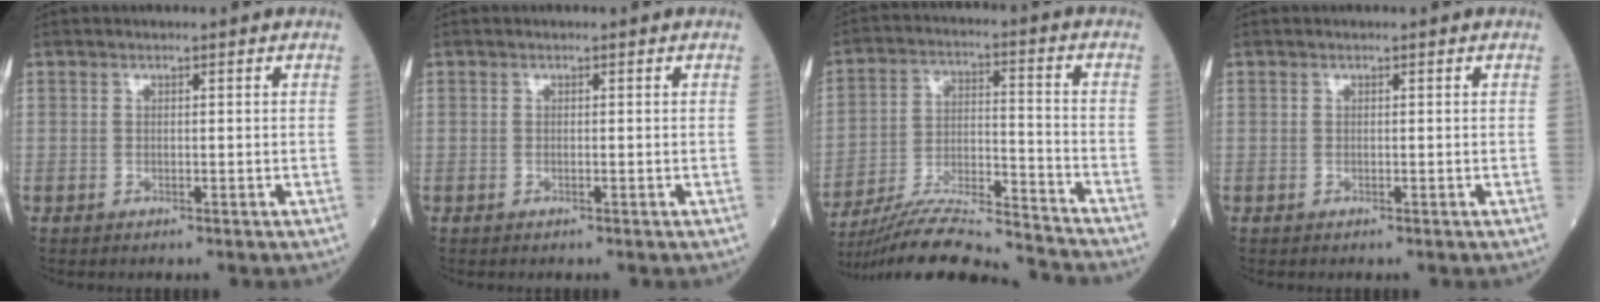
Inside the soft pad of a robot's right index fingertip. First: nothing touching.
{"total": 0.0}
{"total": 17.4, "force": [-16.4, -0.1, 5.8], "torque": [-0.119, -0.004, -0.276]}
{"total": 0.0}